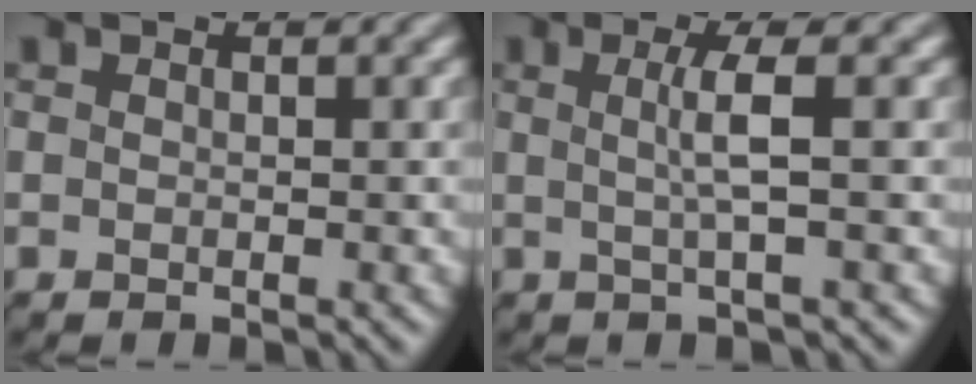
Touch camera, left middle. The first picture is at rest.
{"total": 3.0, "force": [0.3, 0.4, 2.9], "torque": [-0.057, 0.002, 0.002]}